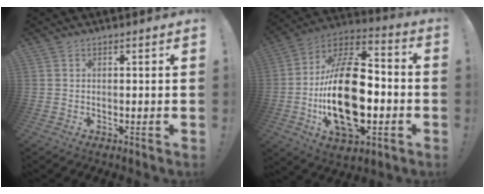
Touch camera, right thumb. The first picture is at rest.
{"total": 27.6, "force": [-4.2, 15.0, 22.8], "torque": [-0.421, 0.019, -0.065]}